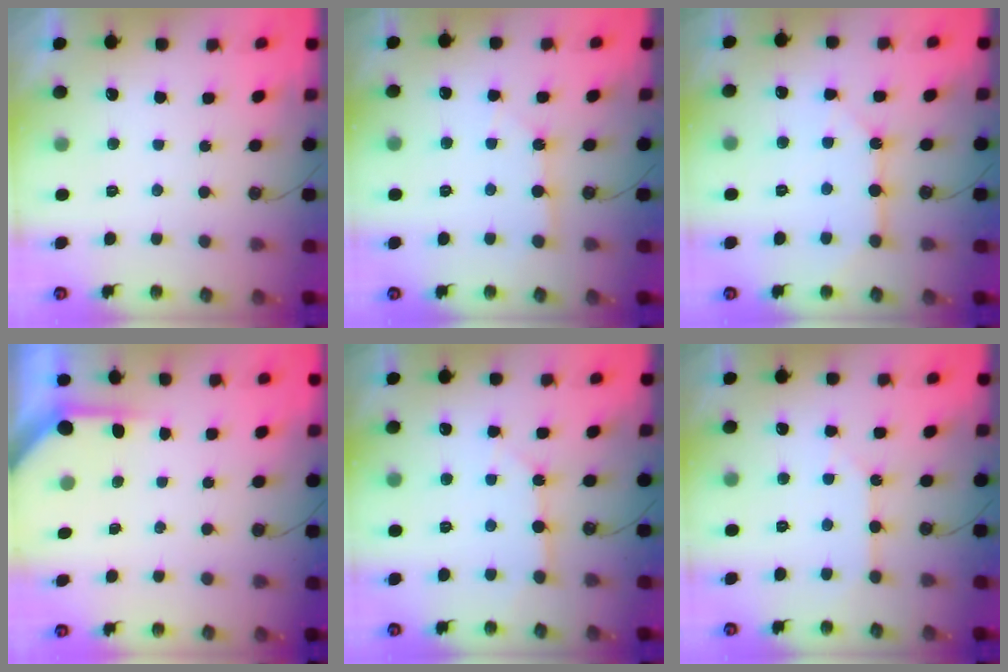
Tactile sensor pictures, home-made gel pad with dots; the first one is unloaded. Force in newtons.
{"total": 2.4, "press": 2.4, "slide": 0.3}
{"total": 9.5, "press": 9.4, "slide": 1.2}
{"total": 3.9, "press": 3.8, "slide": 0.3}
{"total": 3.6, "press": 3.6, "slide": 0.4}
{"total": 2.6, "press": 2.5, "slide": 0.3}